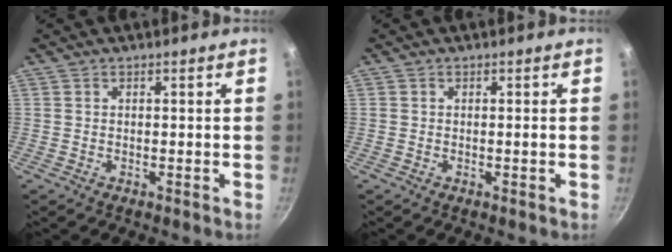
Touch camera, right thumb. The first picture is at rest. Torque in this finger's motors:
{"motor_torque": [-0.01, -0.22, 0.35, -0.01, -0.02]}